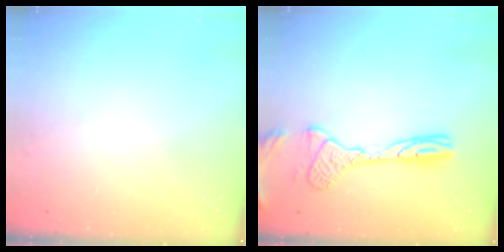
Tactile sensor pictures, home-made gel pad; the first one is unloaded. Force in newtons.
{"total": 13.3, "press": 13.0, "slide": 2.6}